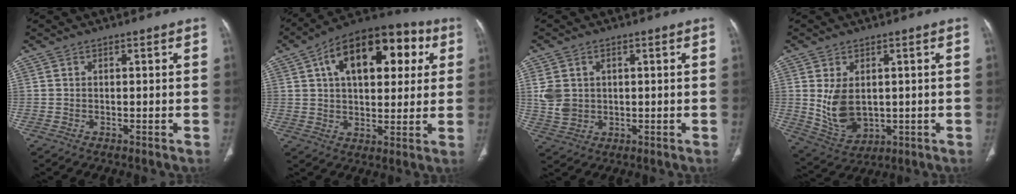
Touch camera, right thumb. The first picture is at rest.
{"total": 21.5, "force": [6.9, 11.9, 16.5], "torque": [-0.211, 0.019, 0.097]}
{"total": 6.1, "force": [1.1, 4.9, 3.5], "torque": [-0.064, -0.004, 0.032]}
{"total": 9.0, "force": [0.7, 6.1, 6.6], "torque": [-0.110, -0.013, 0.036]}